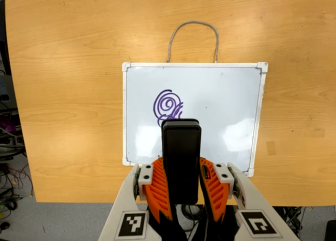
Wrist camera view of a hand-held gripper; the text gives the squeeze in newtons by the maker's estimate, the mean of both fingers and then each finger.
{"total": 9.4, "left": 6.6, "right": 12.1}